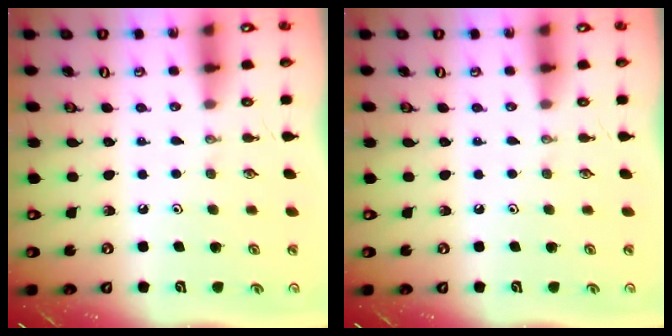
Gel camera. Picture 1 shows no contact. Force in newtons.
{"total": 0.0}